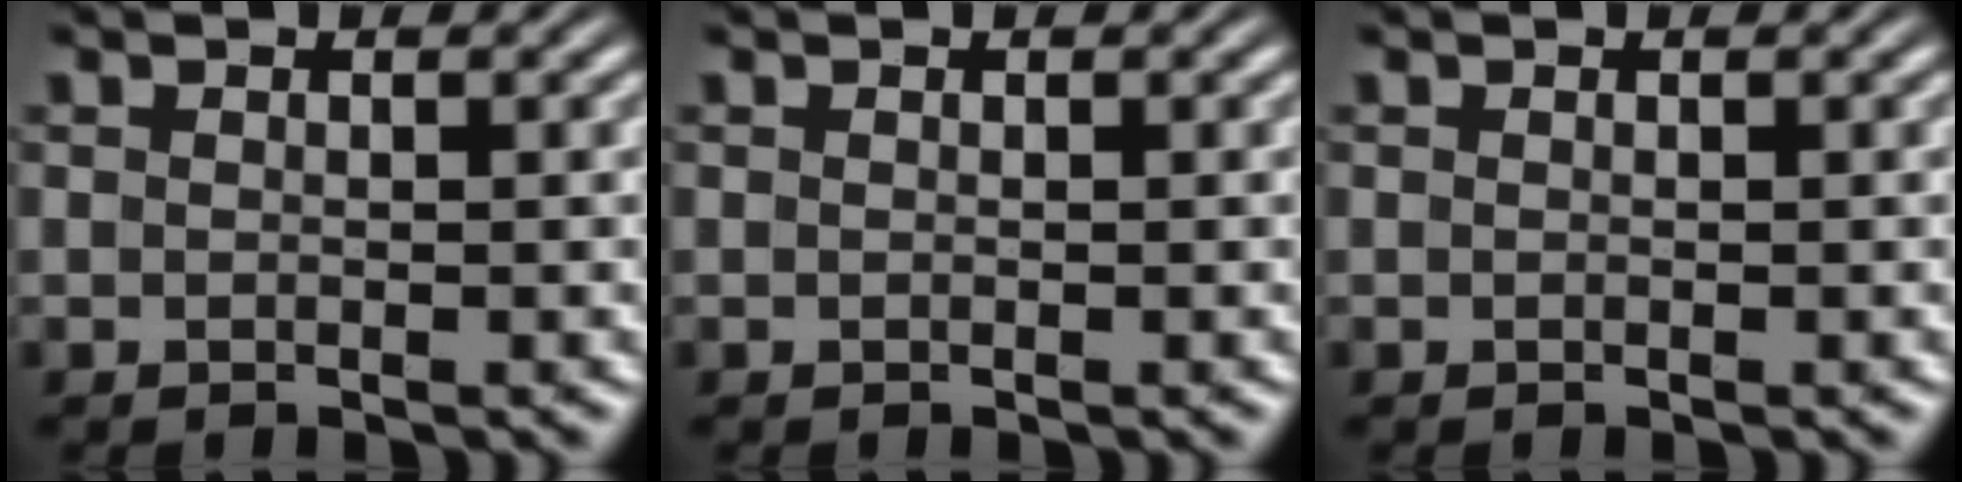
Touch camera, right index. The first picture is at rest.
{"total": 0.0}
{"total": 0.0}